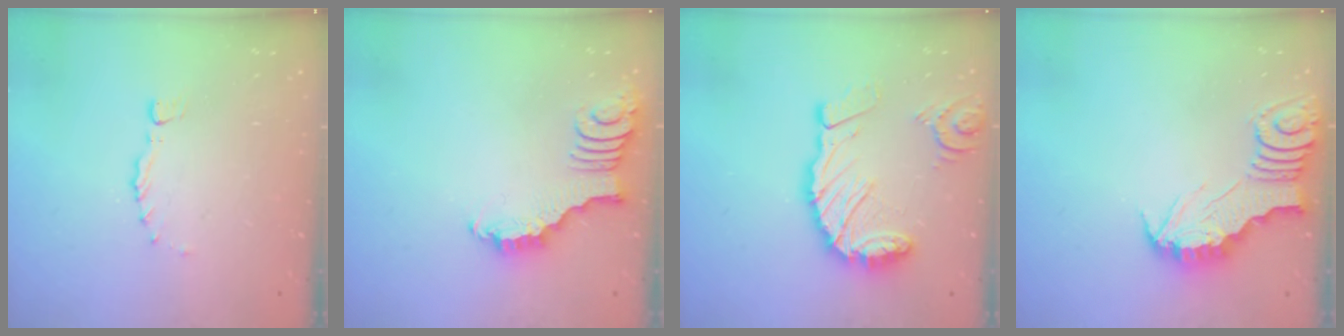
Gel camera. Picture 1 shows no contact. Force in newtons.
{"total": 2.9, "press": 2.8, "slide": 0.4}
{"total": 18.7, "press": 18.6, "slide": 2.2}
{"total": 3.3, "press": 3.3, "slide": 0.3}